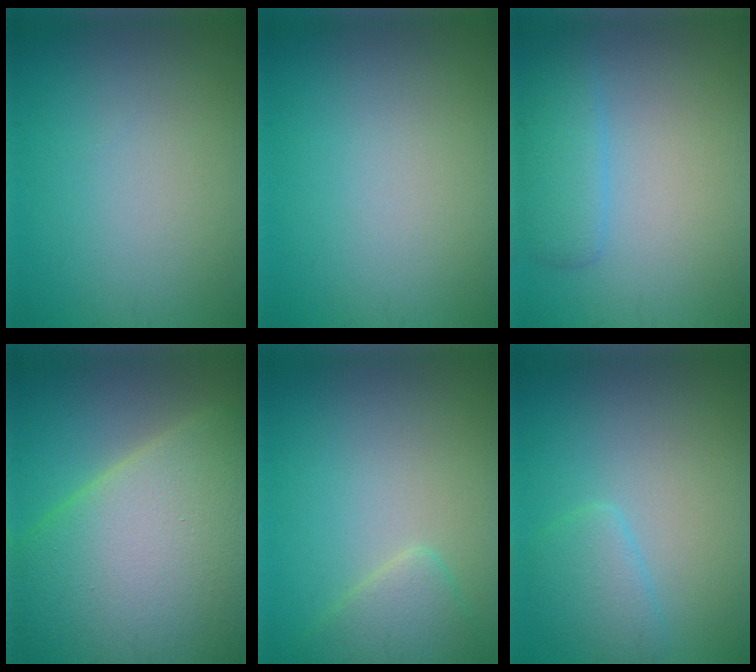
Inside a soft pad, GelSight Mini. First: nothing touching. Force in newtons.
{"total": 0.0}
{"total": 2.7, "press": 2.7, "slide": 0.1}
{"total": 18.1, "press": 18.0, "slide": 1.1}
{"total": 2.5, "press": 2.5, "slide": 0.2}
{"total": 2.6, "press": 2.6, "slide": 0.2}